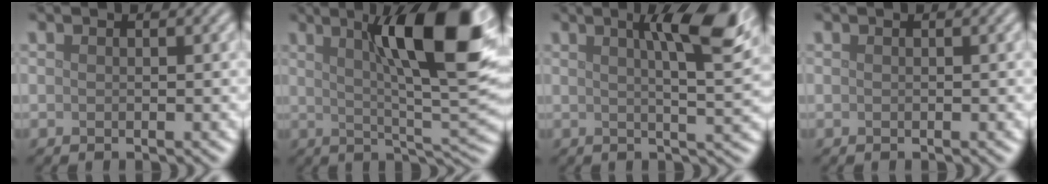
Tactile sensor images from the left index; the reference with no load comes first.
{"total": 12.3, "force": [4.4, 2.6, 11.2], "torque": [-0.154, 0.011, 0.068]}
{"total": 7.4, "force": [2.8, 1.4, 6.7], "torque": [-0.079, 0.010, 0.038]}
{"total": 0.0}